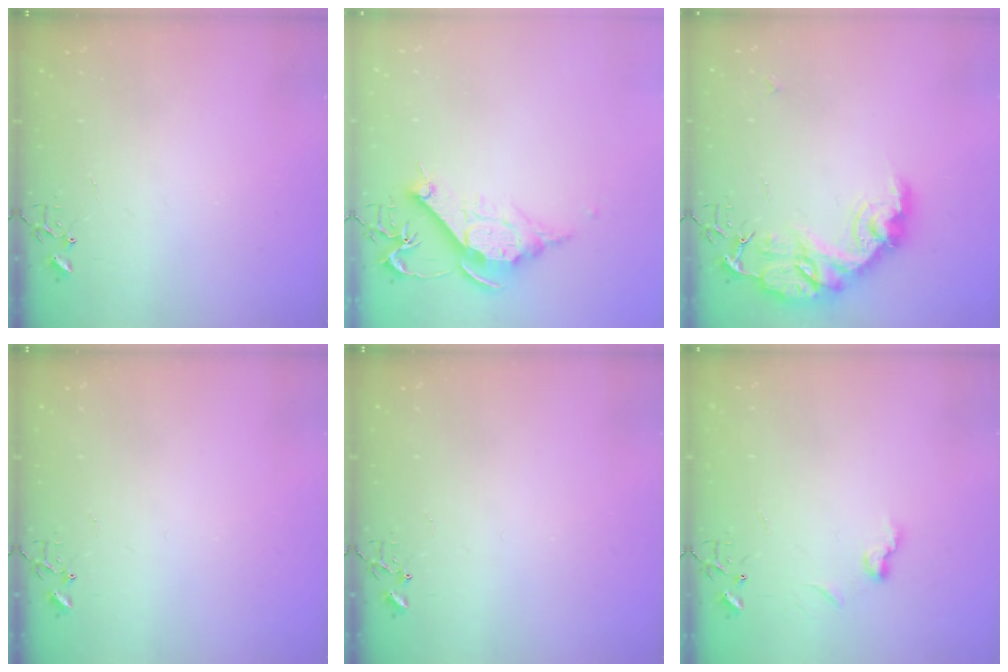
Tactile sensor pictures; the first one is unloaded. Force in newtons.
{"total": 12.3, "press": 12.2, "slide": 1.3}
{"total": 16.8, "press": 16.8, "slide": 1.3}
{"total": 0.0}
{"total": 0.0}
{"total": 6.8, "press": 6.7, "slide": 0.6}